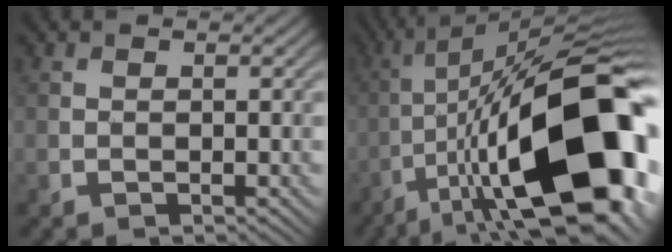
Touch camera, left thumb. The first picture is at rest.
{"total": 22.9, "force": [-7.0, 8.5, 20.1], "torque": [-0.328, -0.004, -0.109]}